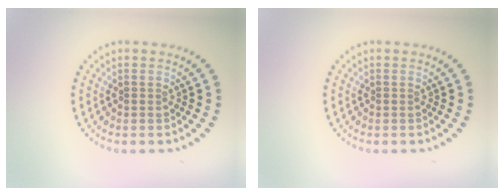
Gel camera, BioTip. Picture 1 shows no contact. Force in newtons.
{"total": 0.0}